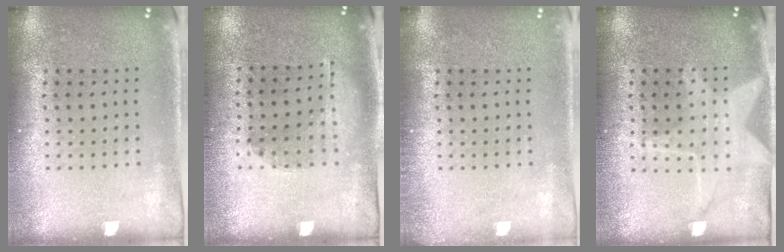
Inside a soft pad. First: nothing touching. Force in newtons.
{"total": 1.2, "press": 0.8, "slide": 0.9}
{"total": 0.9, "press": 0.8, "slide": 0.2}
{"total": 1.3, "press": 1.3, "slide": 0.3}